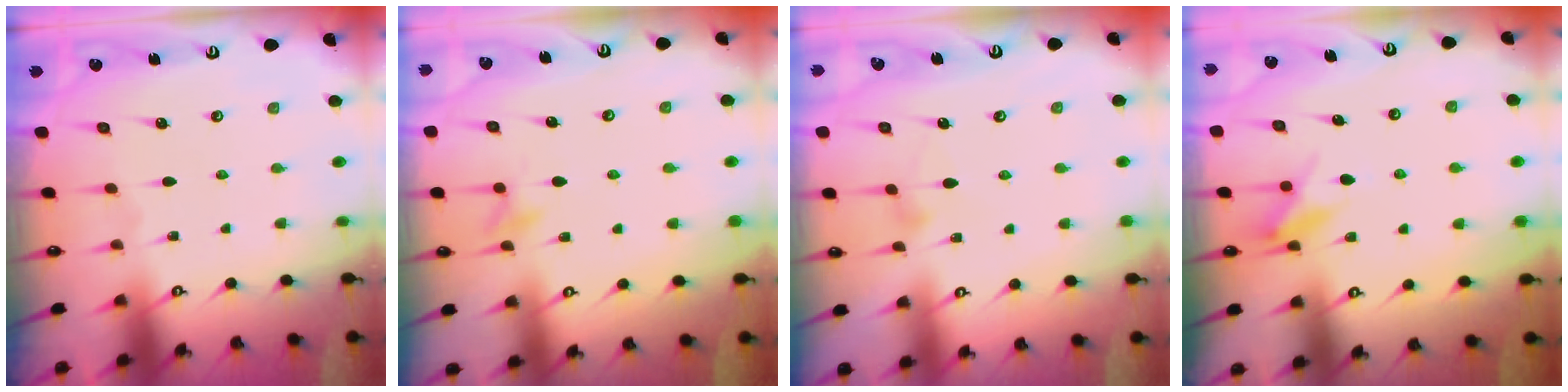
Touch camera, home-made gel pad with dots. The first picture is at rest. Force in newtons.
{"total": 5.6, "press": 5.6, "slide": 0.7}
{"total": 9.0, "press": 8.9, "slide": 0.6}
{"total": 7.3, "press": 7.3, "slide": 0.9}